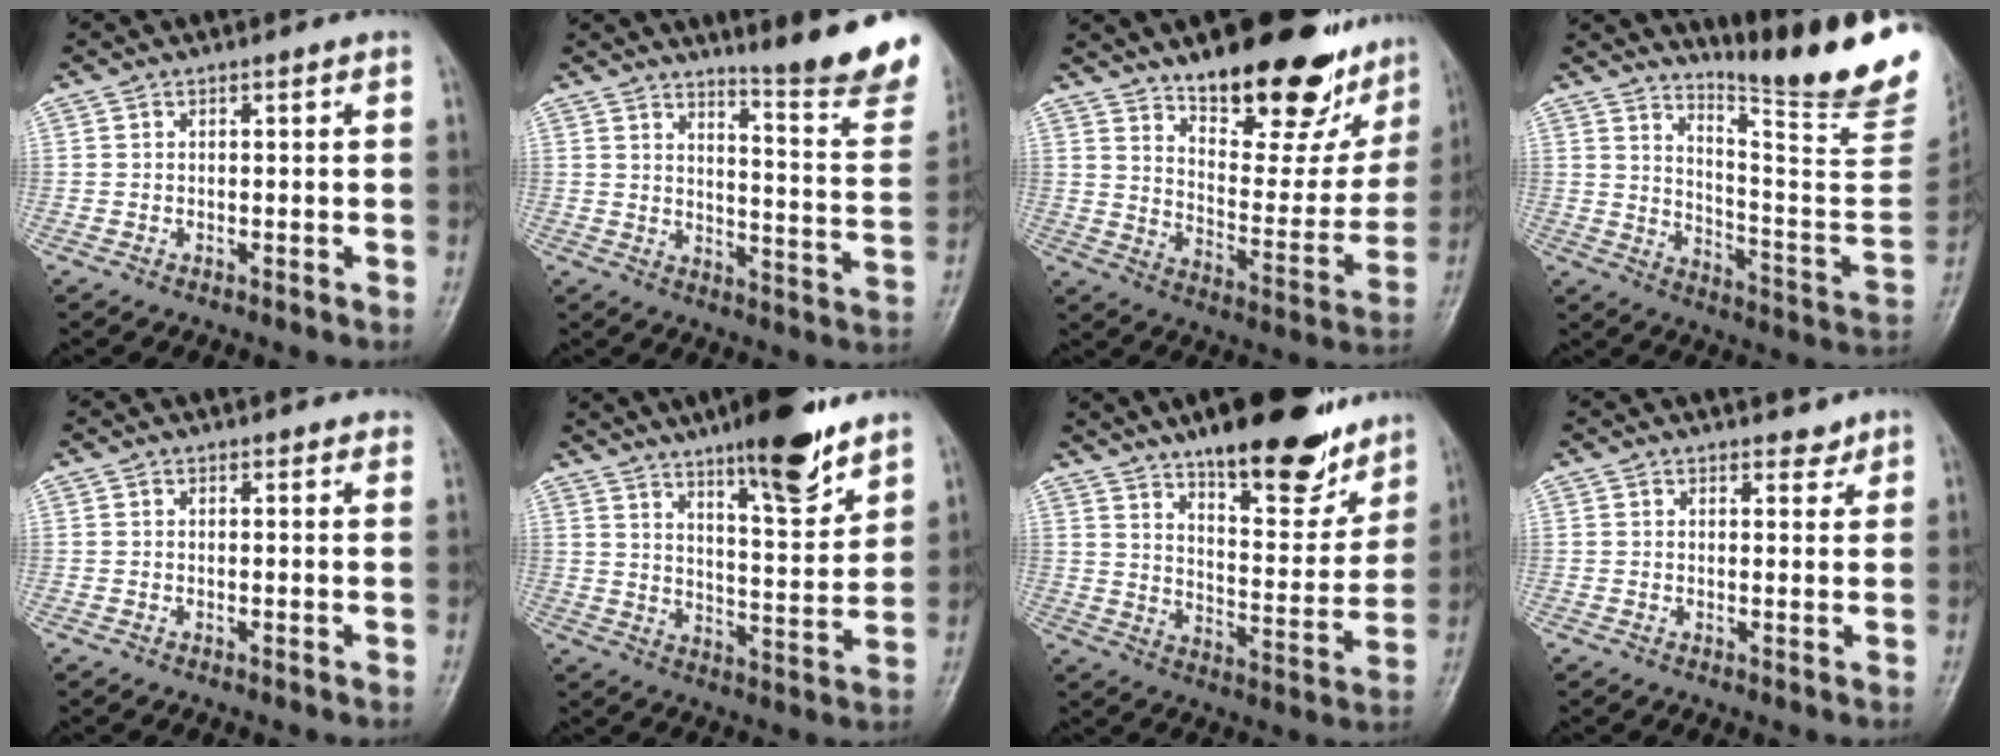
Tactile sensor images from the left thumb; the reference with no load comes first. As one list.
[{"total": 17.6, "force": [14.2, 1.6, 10.3], "torque": [-0.111, -0.143, 0.179]}, {"total": 25.1, "force": [18.1, 9.2, 14.8], "torque": [-0.166, -0.099, 0.260]}, {"total": 21.7, "force": [16.6, 1.8, 13.8], "torque": [-0.176, -0.152, 0.238]}, {"total": 2.2, "force": [2.1, 0.6, 0.4], "torque": [0.002, -0.008, 0.013]}, {"total": 15.5, "force": [10.9, 3.4, 10.5], "torque": [-0.136, -0.067, 0.172]}, {"total": 20.8, "force": [14.9, 6.6, 12.9], "torque": [-0.139, -0.081, 0.227]}, {"total": 2.2, "force": [1.9, 0.9, 0.6], "torque": [0.006, -0.014, 0.024]}]